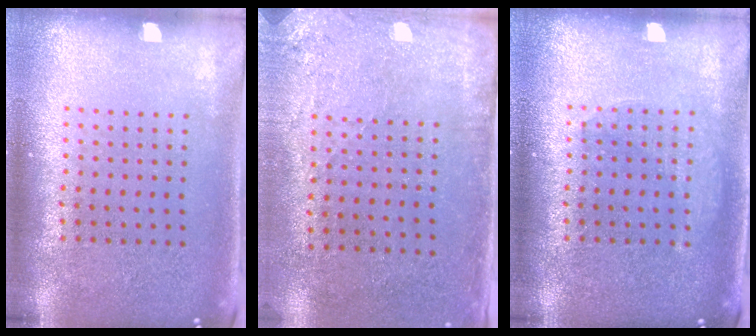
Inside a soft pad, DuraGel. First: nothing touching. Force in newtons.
{"total": 2.8, "press": 2.3, "slide": 1.6}
{"total": 1.3, "press": 1.3, "slide": 0.2}